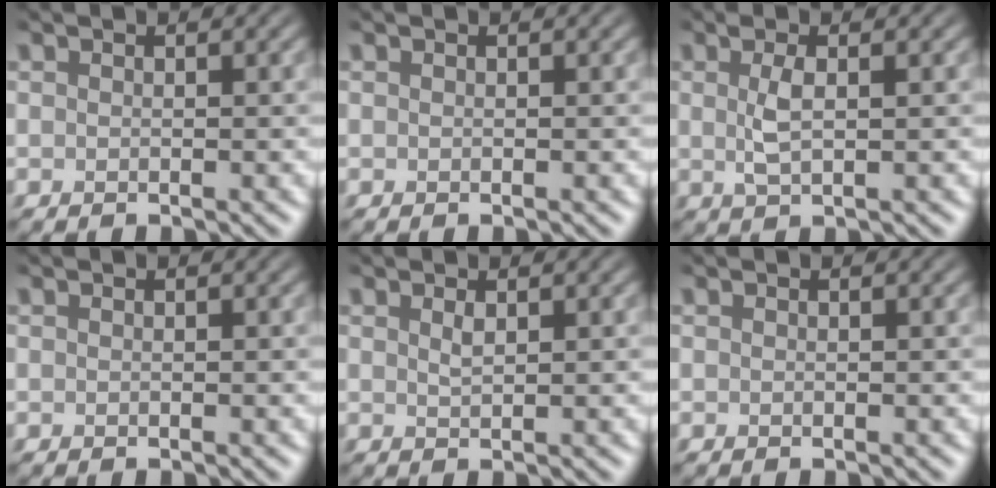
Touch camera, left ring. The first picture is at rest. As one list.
[{"total": 0.0}, {"total": 2.2, "force": [0.5, 0.7, 2.0], "torque": [-0.045, 0.000, 0.011]}, {"total": 0.0}, {"total": 0.8, "force": [0.5, 0.2, 0.6], "torque": [-0.014, -0.001, 0.011]}, {"total": 0.0}]